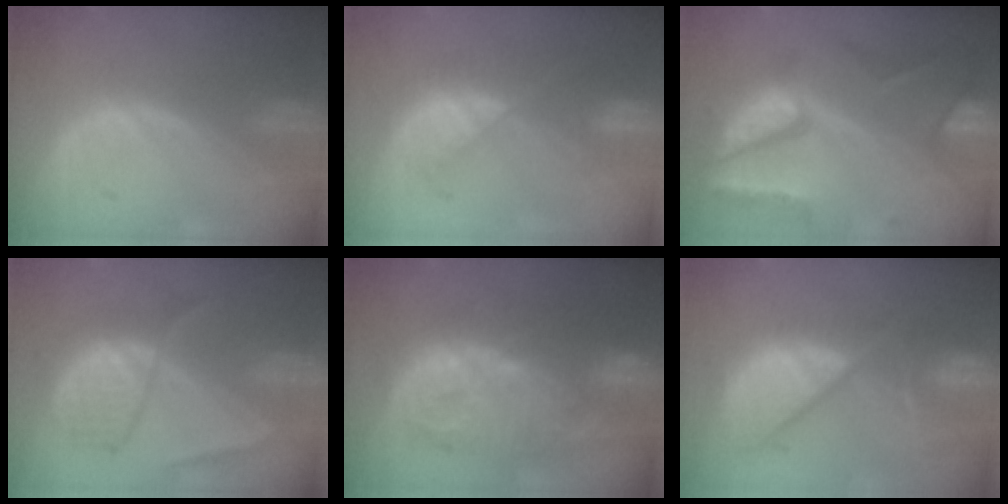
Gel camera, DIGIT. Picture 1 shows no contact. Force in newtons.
{"total": 7.6, "press": 6.9, "slide": 3.1}
{"total": 10.6, "press": 8.8, "slide": 5.9}
{"total": 7.3, "press": 7.3, "slide": 0.2}
{"total": 13.3, "press": 13.2, "slide": 1.3}
{"total": 12.4, "press": 10.2, "slide": 7.0}